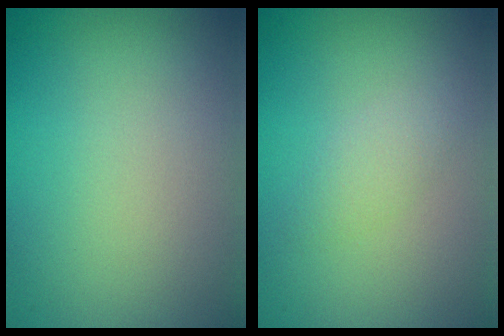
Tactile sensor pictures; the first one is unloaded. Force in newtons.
{"total": 1.4, "press": 1.4, "slide": 0.1}